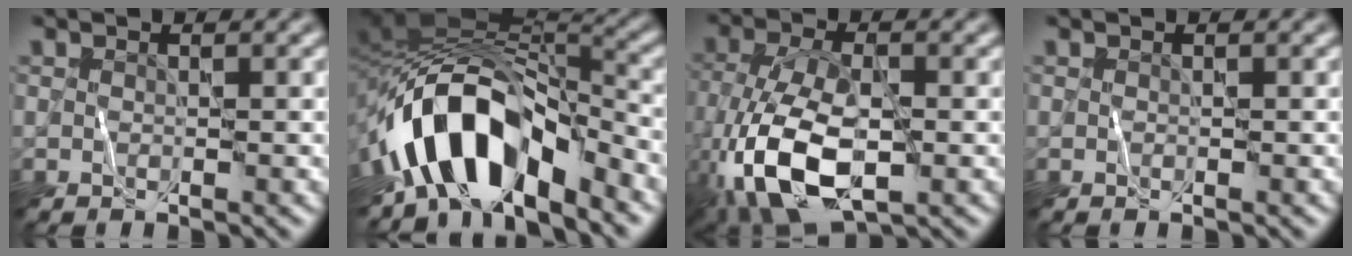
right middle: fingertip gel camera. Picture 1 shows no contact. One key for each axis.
{"total": 11.9, "fx": -5.9, "fy": 6.1, "fz": 8.4, "tx": -0.136, "ty": 0.003, "tz": -0.105}
{"total": 10.6, "fx": -4.1, "fy": 5.1, "fz": 8.4, "tx": -0.191, "ty": -0.014, "tz": -0.079}
{"total": 0.0}